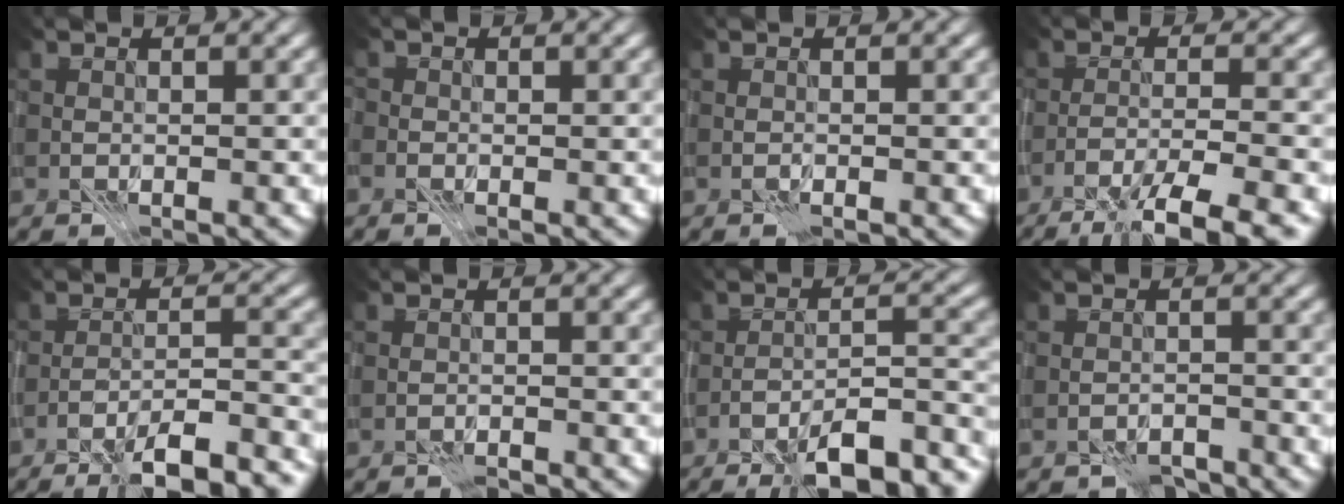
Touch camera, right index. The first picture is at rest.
{"total": 0.8, "force": [-0.6, 0.5, 0.2], "torque": [-0.005, 0.004, -0.011]}
{"total": 0.0}
{"total": 7.2, "force": [-4.8, 1.4, 5.2], "torque": [-0.080, 0.002, -0.072]}
{"total": 10.4, "force": [-8.3, 2.3, 5.9], "torque": [-0.082, -0.001, -0.104]}
{"total": 0.6, "force": [-0.6, 0.1, 0.1], "torque": [0.000, 0.003, -0.012]}
{"total": 12.0, "force": [-9.4, 3.2, 6.7], "torque": [-0.089, 0.004, -0.117]}
{"total": 2.1, "force": [-1.9, 0.7, 0.4], "torque": [-0.002, 0.003, -0.034]}